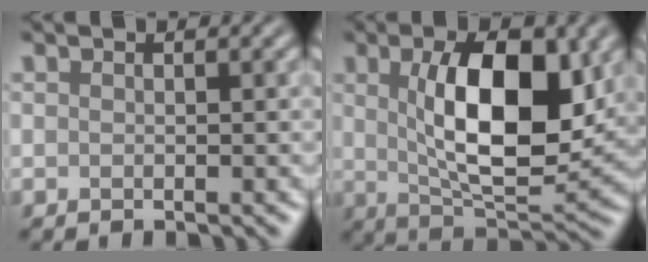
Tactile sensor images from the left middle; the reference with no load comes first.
{"total": 10.2, "force": [2.0, 4.0, 9.1], "torque": [-0.143, -0.002, 0.037]}